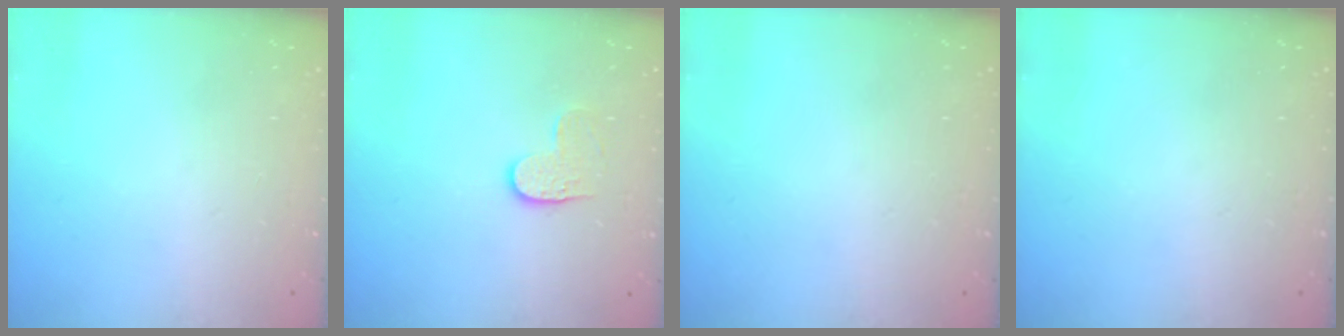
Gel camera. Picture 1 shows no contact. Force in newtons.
{"total": 4.7, "press": 4.7, "slide": 0.4}
{"total": 0.0}
{"total": 0.0}